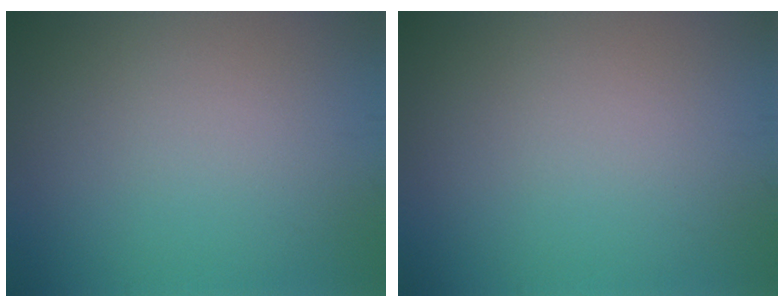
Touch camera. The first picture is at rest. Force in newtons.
{"total": 0.0}